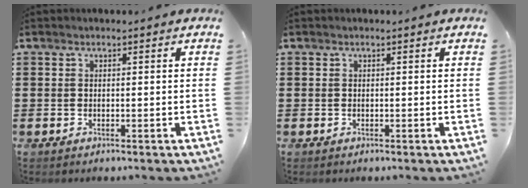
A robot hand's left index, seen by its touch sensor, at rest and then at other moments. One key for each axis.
{"total": 0.0}